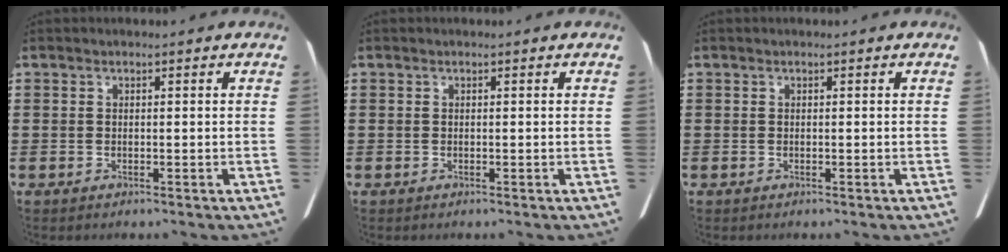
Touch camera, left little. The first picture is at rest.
{"total": 0.0}
{"total": 0.0}